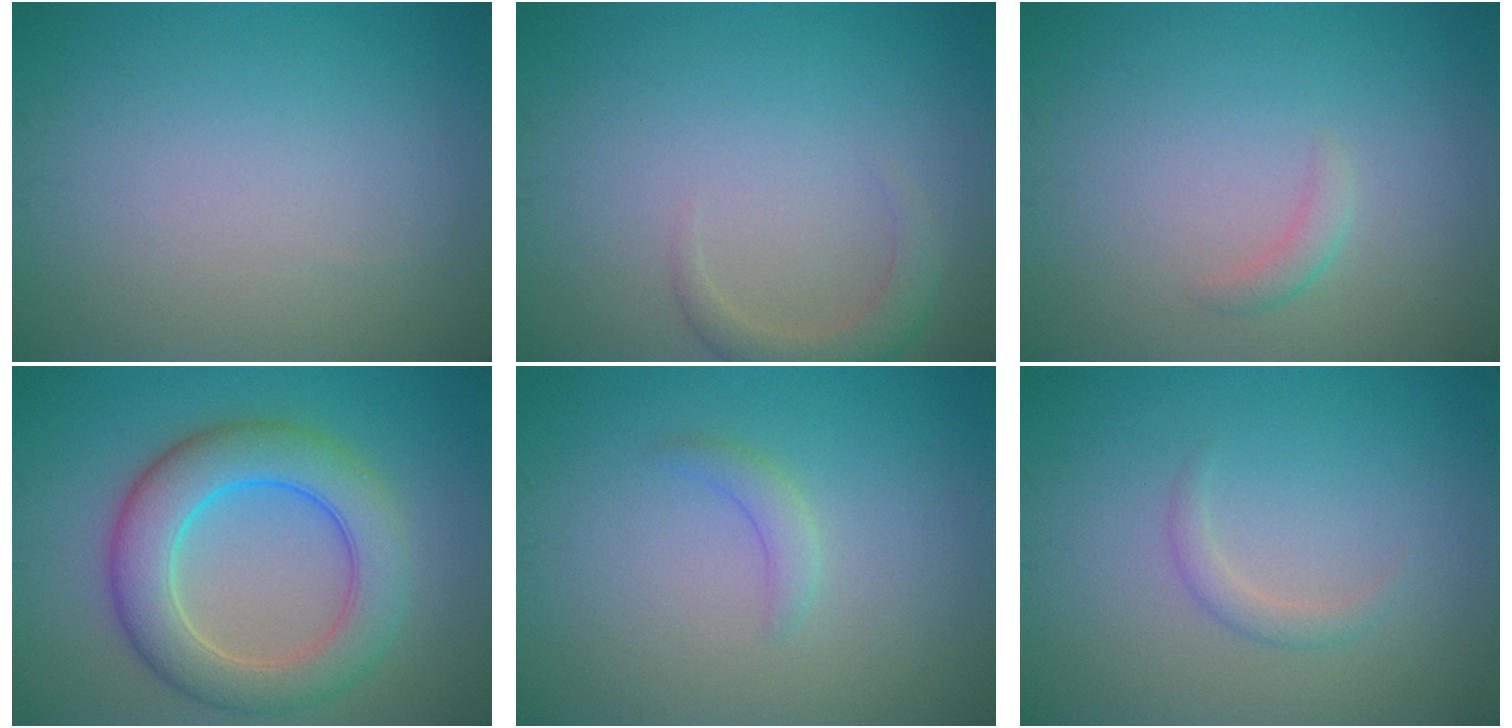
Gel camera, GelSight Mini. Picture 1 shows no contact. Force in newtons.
{"total": 2.3, "press": 2.3, "slide": 0.2}
{"total": 1.1, "press": 1.1, "slide": 0.1}
{"total": 7.6, "press": 7.6, "slide": 0.1}
{"total": 1.4, "press": 1.4, "slide": 0.1}
{"total": 1.3, "press": 1.3, "slide": 0.1}